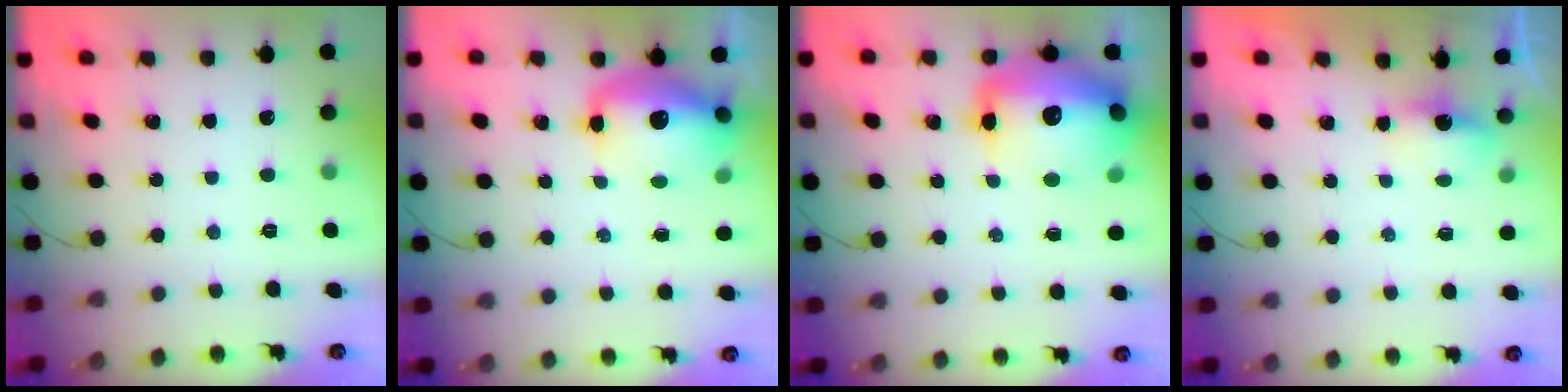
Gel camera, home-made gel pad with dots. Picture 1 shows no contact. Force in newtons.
{"total": 12.3, "press": 11.8, "slide": 3.4}
{"total": 20.6, "press": 20.0, "slide": 4.9}
{"total": 3.6, "press": 3.5, "slide": 1.0}